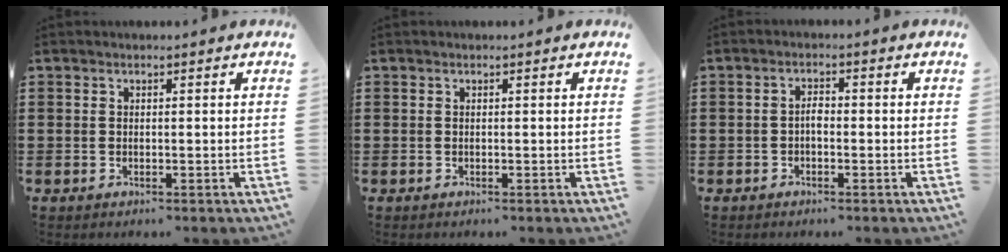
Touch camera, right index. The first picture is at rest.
{"total": 0.0}
{"total": 1.6, "force": [-0.6, 0.7, 1.3], "torque": [-0.026, 0.004, -0.012]}